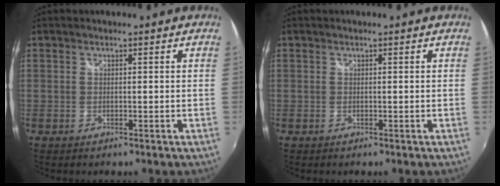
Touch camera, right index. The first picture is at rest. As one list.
[{"total": 0.0}]